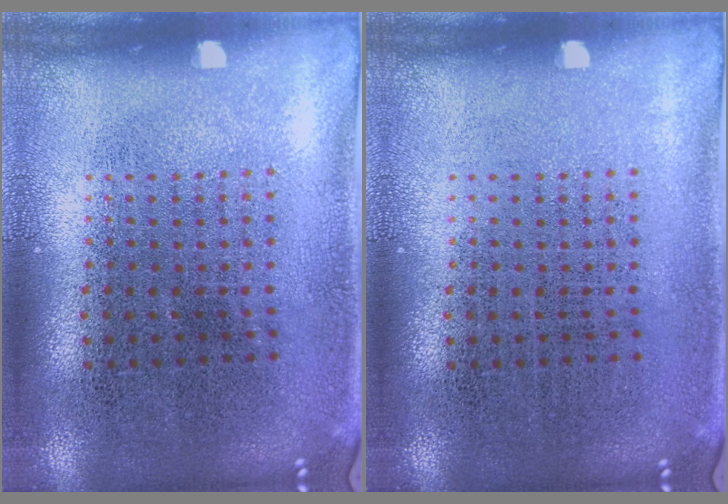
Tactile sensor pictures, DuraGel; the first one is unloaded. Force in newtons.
{"total": 0.0}